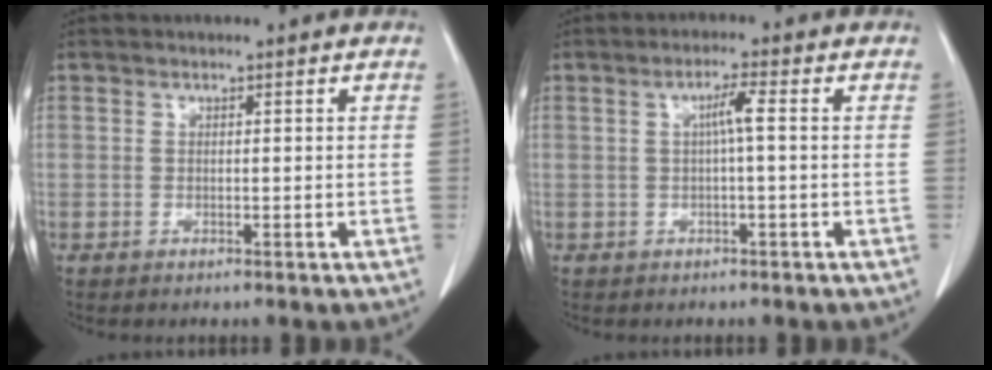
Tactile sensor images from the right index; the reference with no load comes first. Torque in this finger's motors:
{"motor_torque": [0.41, -0.12, 0.20, 0.06]}